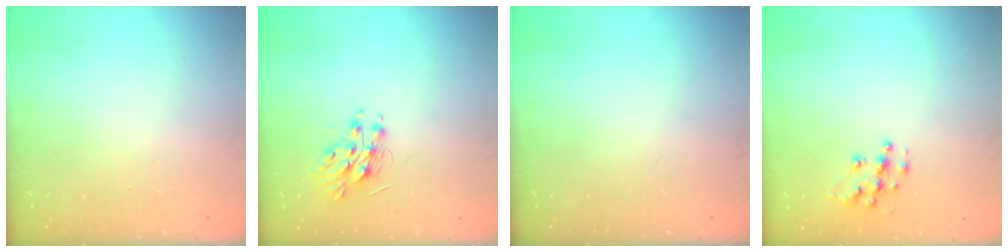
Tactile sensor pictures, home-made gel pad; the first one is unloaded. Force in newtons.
{"total": 11.1, "press": 11.1, "slide": 0.2}
{"total": 0.0}
{"total": 9.9, "press": 9.9, "slide": 0.7}